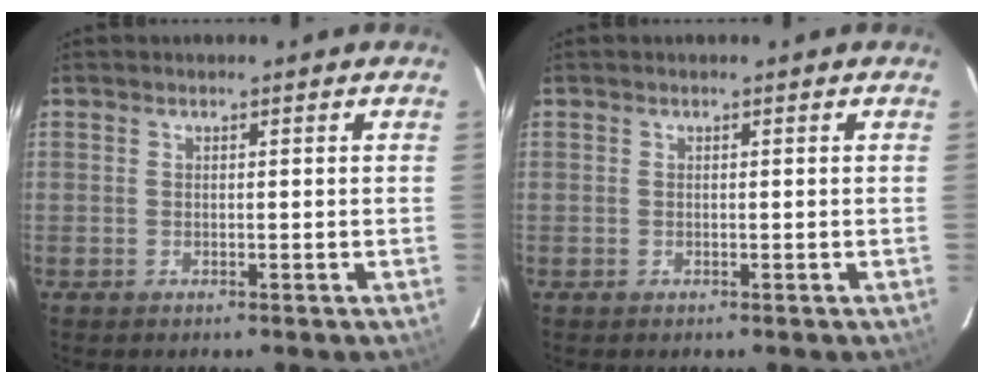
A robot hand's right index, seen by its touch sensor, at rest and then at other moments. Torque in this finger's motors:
{"motor_torque": [0.01, 0.01, 0.00, 0.00]}